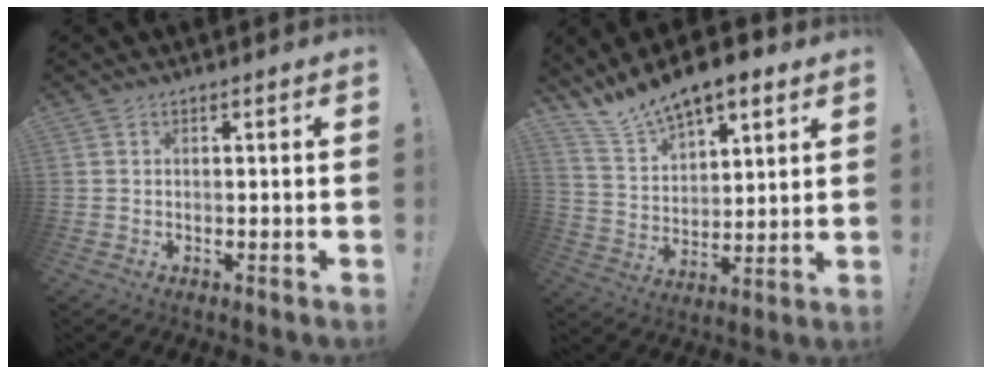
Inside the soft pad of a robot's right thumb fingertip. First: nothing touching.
{"total": 12.5, "force": [10.8, 4.5, 4.2], "torque": [-0.098, -0.079, 0.198]}